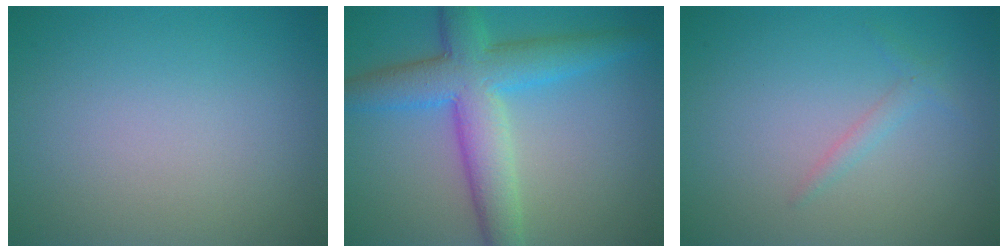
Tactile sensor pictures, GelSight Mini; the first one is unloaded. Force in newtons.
{"total": 7.4, "press": 7.4, "slide": 0.2}
{"total": 1.1, "press": 1.1, "slide": 0.0}